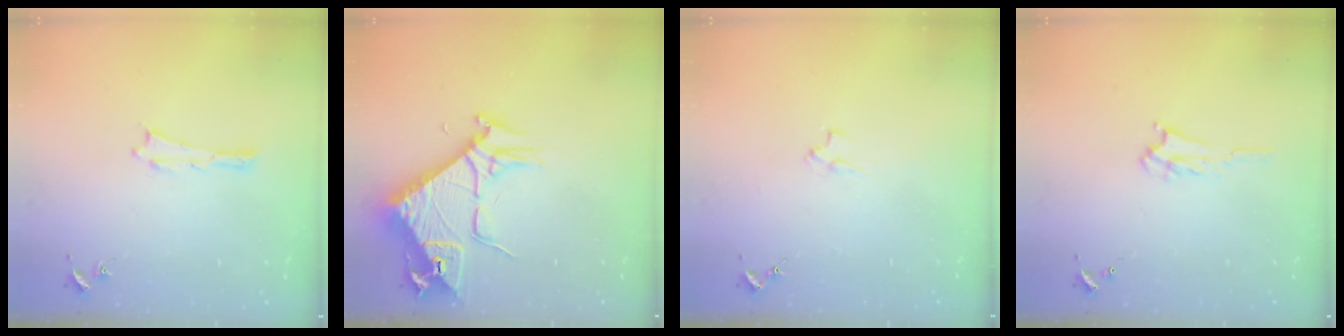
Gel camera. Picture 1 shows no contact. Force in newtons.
{"total": 7.9, "press": 7.8, "slide": 1.0}
{"total": 2.1, "press": 2.1, "slide": 0.3}
{"total": 2.5, "press": 2.5, "slide": 0.3}